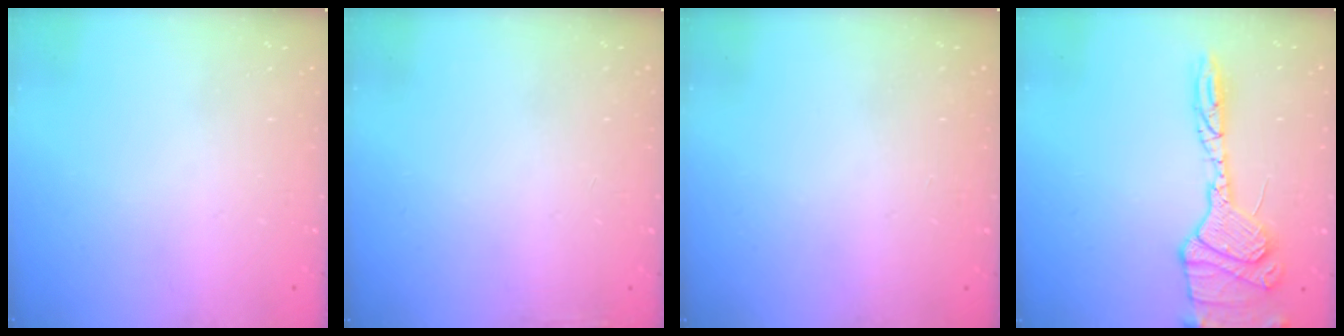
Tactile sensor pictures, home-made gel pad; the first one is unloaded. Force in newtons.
{"total": 3.5, "press": 3.1, "slide": 1.6}
{"total": 0.0}
{"total": 17.9, "press": 17.7, "slide": 2.5}